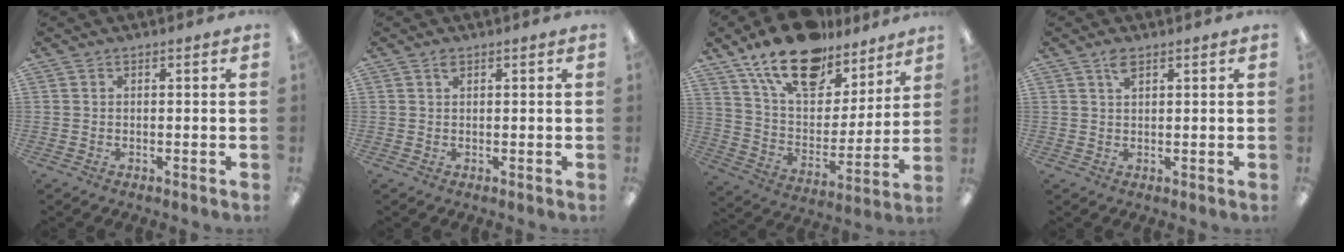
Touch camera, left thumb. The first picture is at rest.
{"total": 1.1, "force": [0.7, 0.5, 0.7], "torque": [-0.015, 0.002, 0.013]}
{"total": 20.2, "force": [14.9, 9.6, 9.6], "torque": [-0.172, -0.090, 0.264]}
{"total": 2.5, "force": [1.7, 1.0, 1.6], "torque": [-0.030, -0.001, 0.029]}